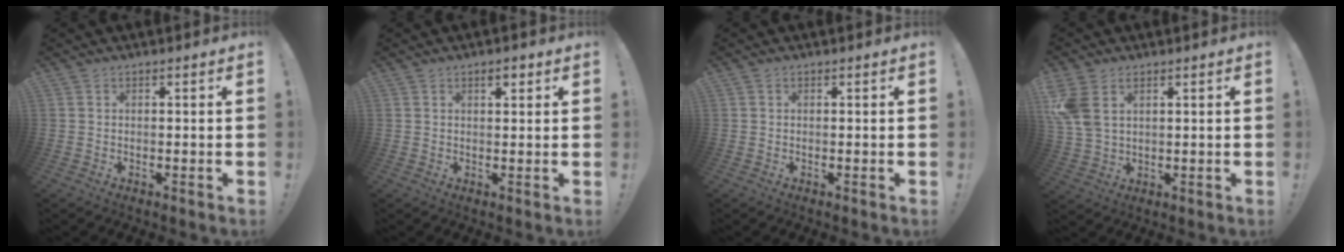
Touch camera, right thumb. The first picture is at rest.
{"total": 2.4, "force": [1.6, 0.9, 1.7], "torque": [-0.022, -0.003, 0.025]}
{"total": 0.0}
{"total": 7.8, "force": [3.5, 4.8, 5.1], "torque": [-0.102, -0.012, 0.072]}